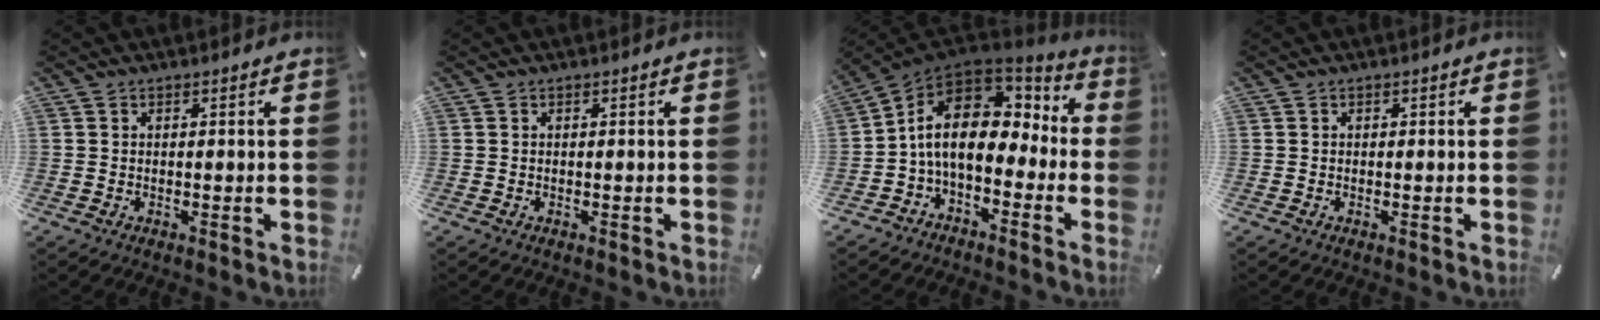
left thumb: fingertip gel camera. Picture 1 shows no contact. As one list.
[{"total": 0.0}, {"total": 12.8, "force": [0.8, 7.8, 10.1], "torque": [-0.199, -0.014, 0.010]}, {"total": 0.0}]